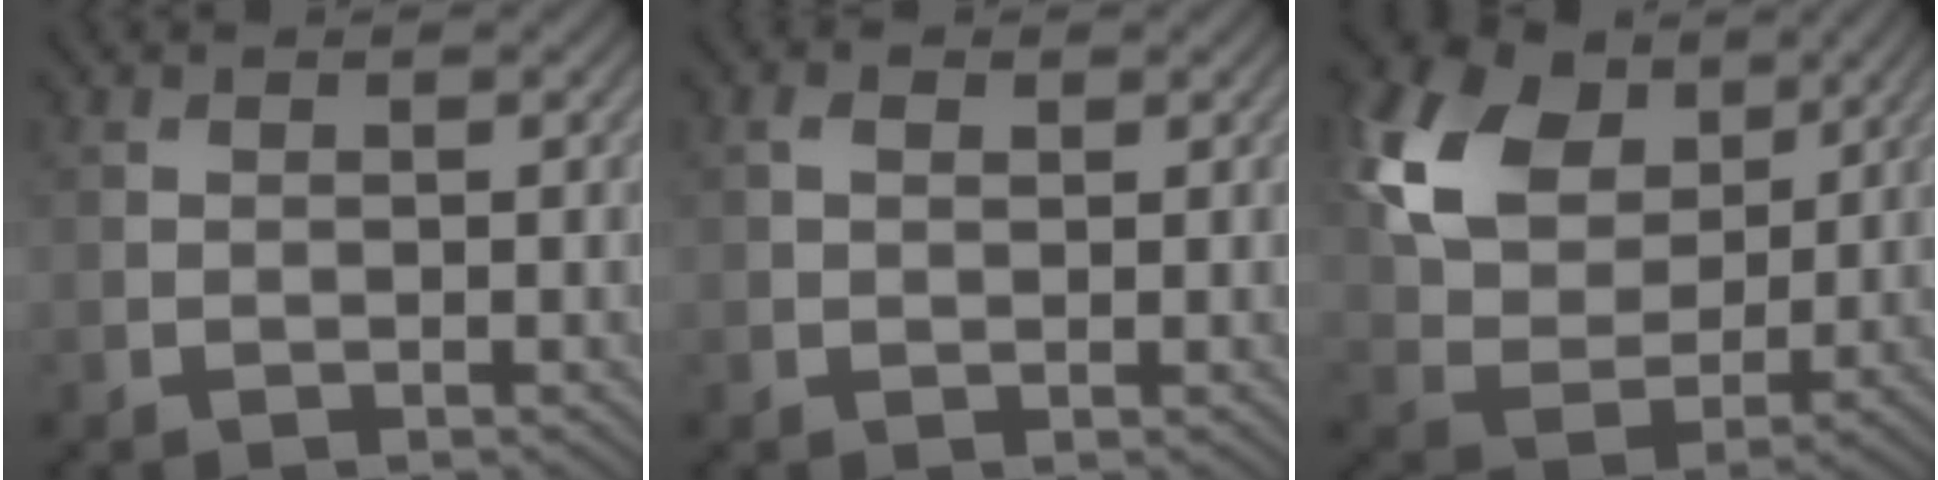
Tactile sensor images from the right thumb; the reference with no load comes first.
{"total": 1.3, "force": [0.6, 0.8, 0.9], "torque": [-0.019, 0.003, 0.009]}
{"total": 12.8, "force": [5.6, 8.5, 7.7], "torque": [-0.188, 0.017, 0.103]}